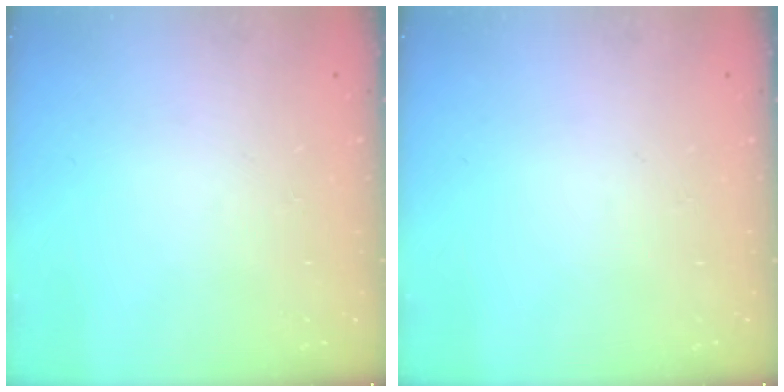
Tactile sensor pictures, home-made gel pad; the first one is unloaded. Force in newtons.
{"total": 0.0}